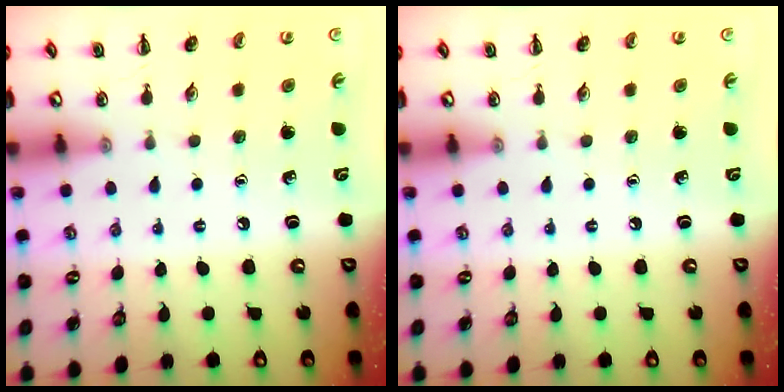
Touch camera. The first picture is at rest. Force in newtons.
{"total": 0.0}